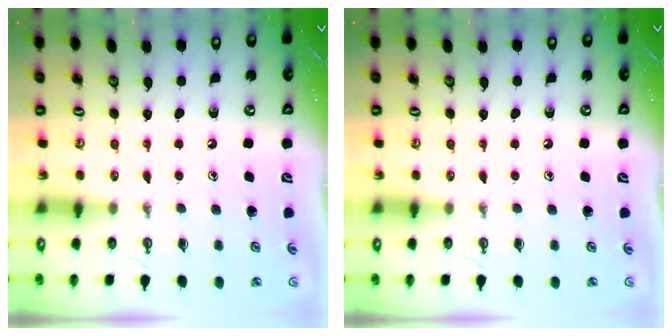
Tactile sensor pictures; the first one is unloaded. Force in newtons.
{"total": 0.0}